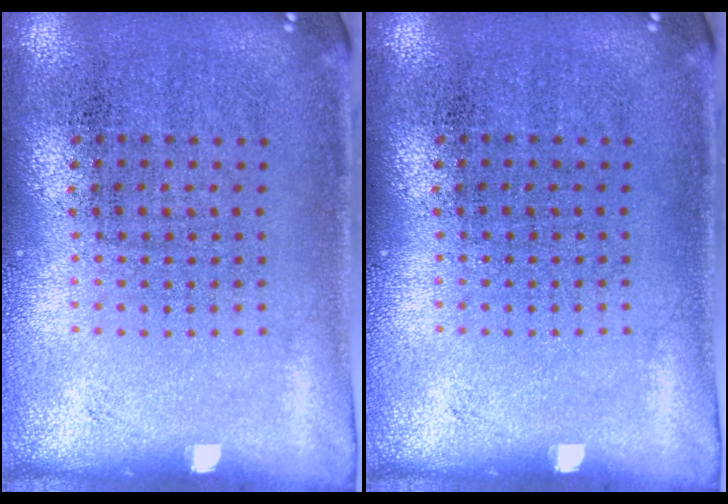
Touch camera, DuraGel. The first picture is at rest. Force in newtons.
{"total": 0.0}